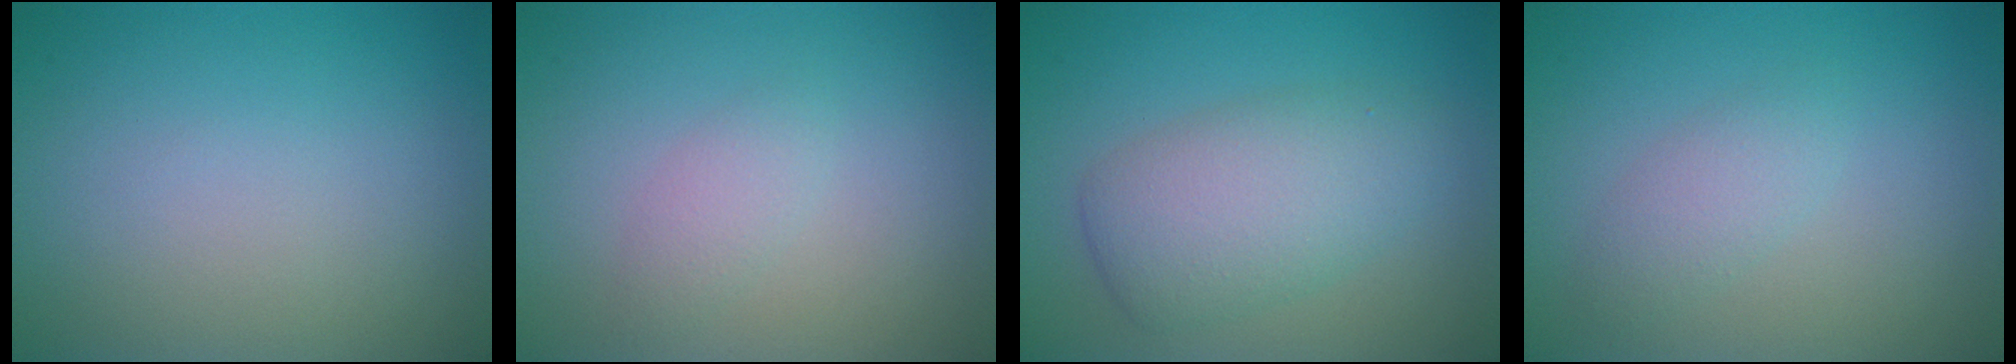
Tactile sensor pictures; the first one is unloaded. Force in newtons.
{"total": 1.4, "press": 1.4, "slide": 0.1}
{"total": 5.3, "press": 5.3, "slide": 0.1}
{"total": 1.9, "press": 1.9, "slide": 0.1}